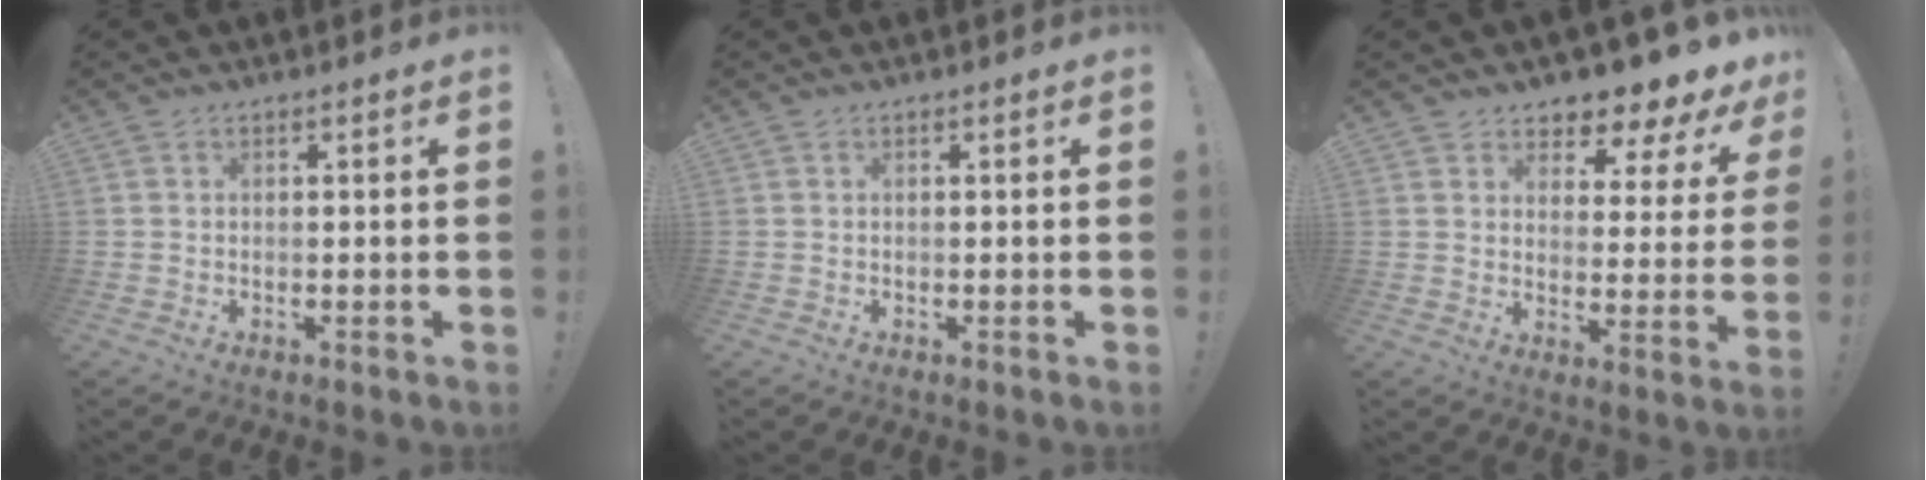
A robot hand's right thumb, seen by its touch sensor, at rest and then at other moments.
{"total": 0.0}
{"total": 5.7, "force": [5.1, 2.0, 1.8], "torque": [-0.018, -0.064, 0.087]}